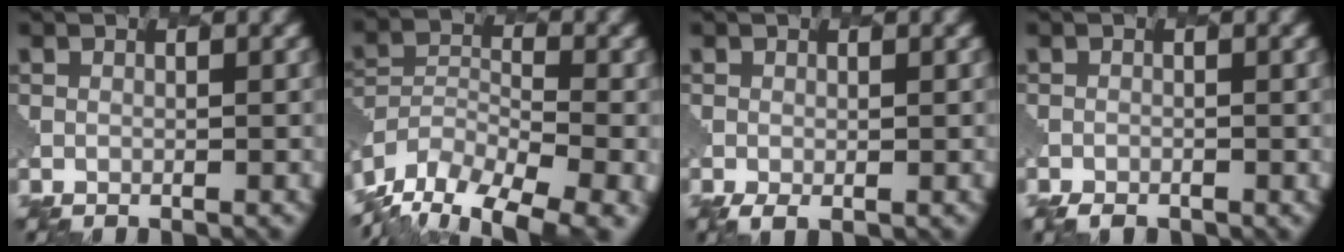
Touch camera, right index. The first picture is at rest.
{"total": 12.6, "force": [-9.7, 5.6, 5.7], "torque": [-0.095, -0.011, -0.140]}
{"total": 1.5, "force": [-0.7, 0.6, 1.2], "torque": [-0.024, -0.006, -0.010]}
{"total": 1.7, "force": [-1.4, 0.9, 0.4], "torque": [-0.008, 0.000, -0.022]}